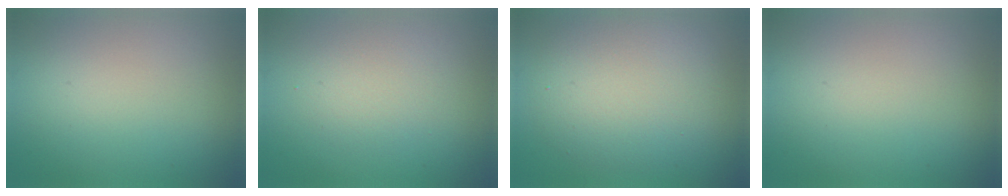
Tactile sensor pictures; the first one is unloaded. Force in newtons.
{"total": 2.2, "press": 2.2, "slide": 0.2}
{"total": 6.3, "press": 6.3, "slide": 0.3}
{"total": 0.0}